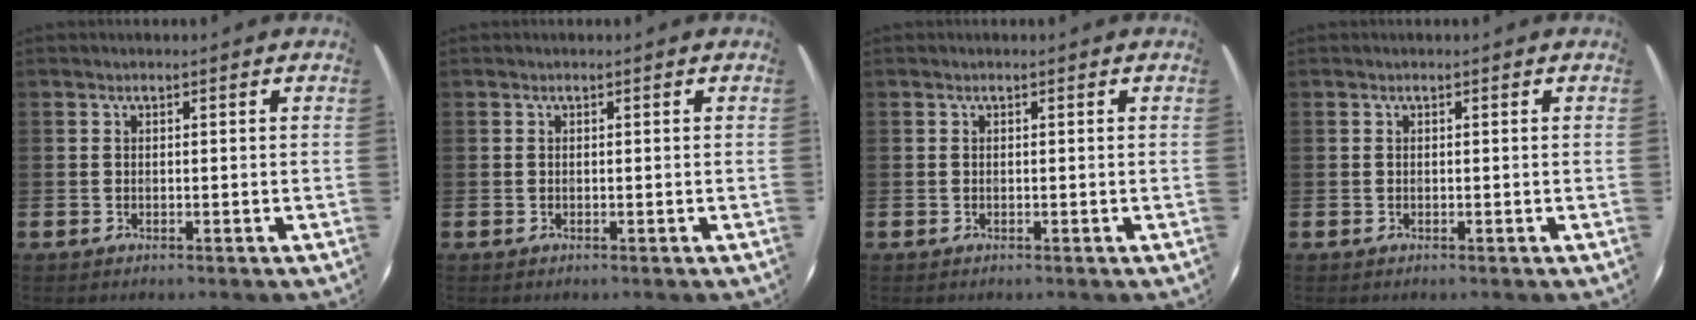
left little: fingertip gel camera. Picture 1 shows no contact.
{"total": 0.0}
{"total": 0.0}
{"total": 0.0}